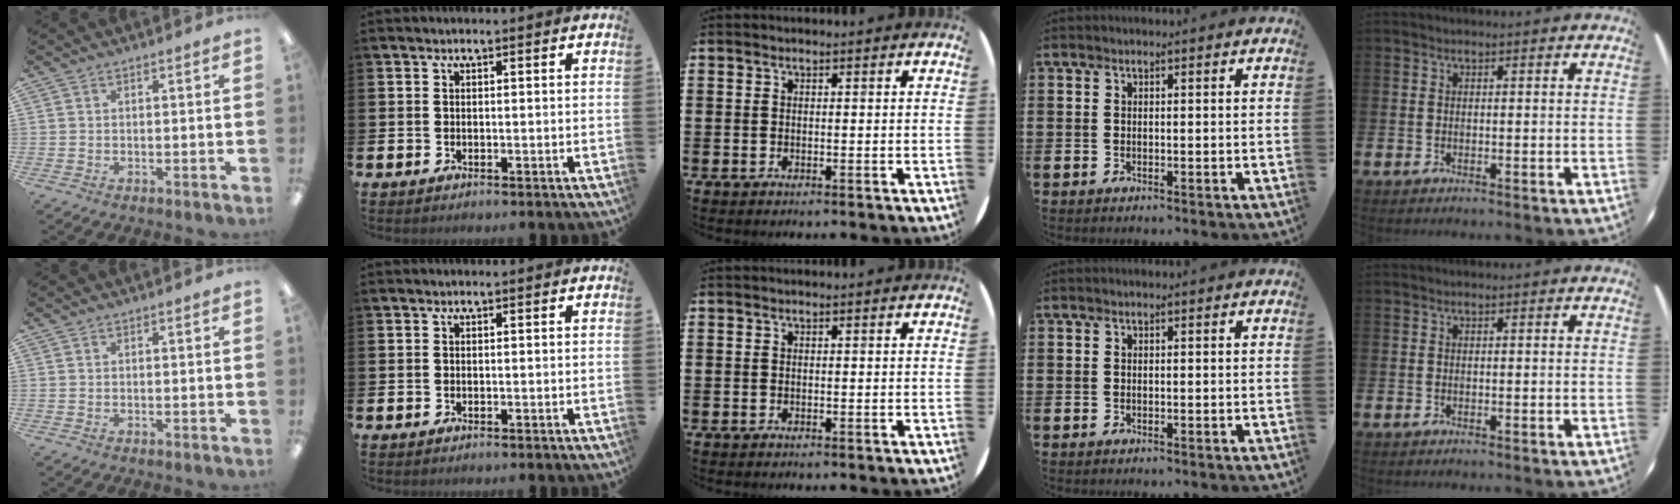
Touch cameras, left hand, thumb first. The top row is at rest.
{}